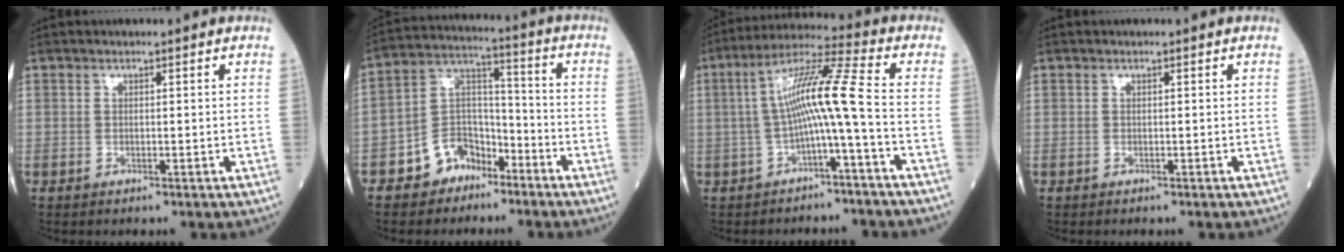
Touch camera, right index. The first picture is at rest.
{"total": 9.5, "force": [-6.0, 6.4, 3.6], "torque": [-0.080, 0.030, -0.110]}
{"total": 10.4, "force": [-1.7, -0.2, 10.3], "torque": [-0.194, 0.032, -0.031]}
{"total": 0.0}